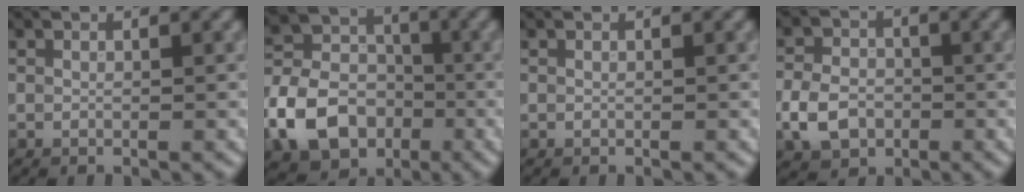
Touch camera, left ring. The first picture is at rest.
{"total": 8.8, "force": [-3.3, 6.6, 4.8], "torque": [-0.091, 0.000, -0.072]}
{"total": 0.0}
{"total": 4.6, "force": [-1.6, 3.5, 2.5], "torque": [-0.052, -0.002, -0.037]}